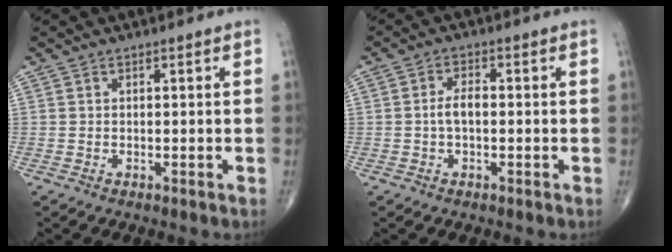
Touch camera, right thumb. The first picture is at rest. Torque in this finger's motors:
{"motor_torque": [-0.03, 0.22, 0.63, -0.03, 0.01]}